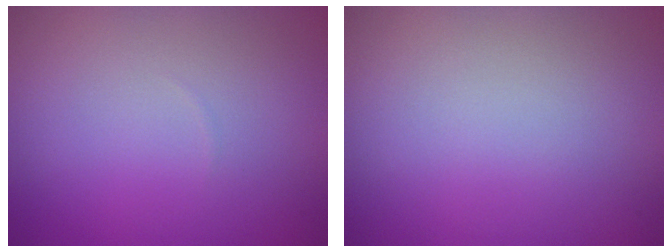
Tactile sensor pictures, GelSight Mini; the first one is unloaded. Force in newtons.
{"total": 0.0}